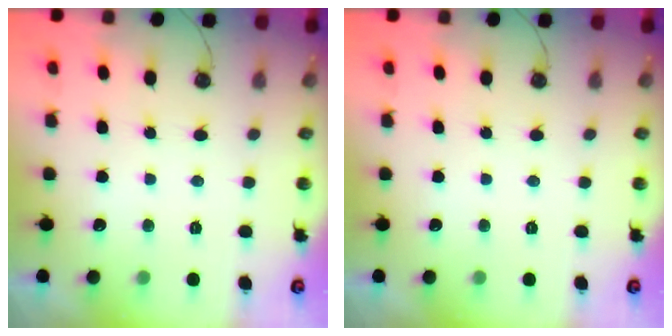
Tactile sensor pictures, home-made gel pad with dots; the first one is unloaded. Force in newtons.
{"total": 0.0}